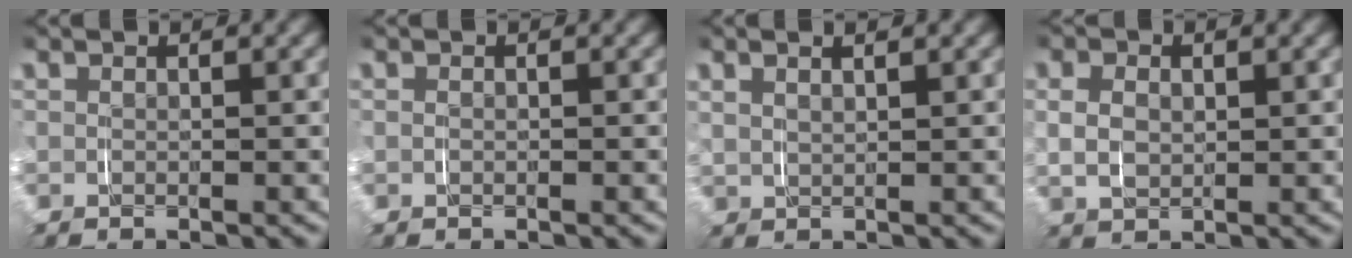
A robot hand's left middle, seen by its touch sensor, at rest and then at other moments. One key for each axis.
{"total": 0.0}
{"total": 1.6, "fx": 1.2, "fy": 0.6, "fz": 0.8, "tx": -0.017, "ty": 0.004, "tz": 0.027}
{"total": 3.6, "fx": 0.7, "fy": 2.8, "fz": 2.2, "tx": -0.053, "ty": -0.001, "tz": 0.016}